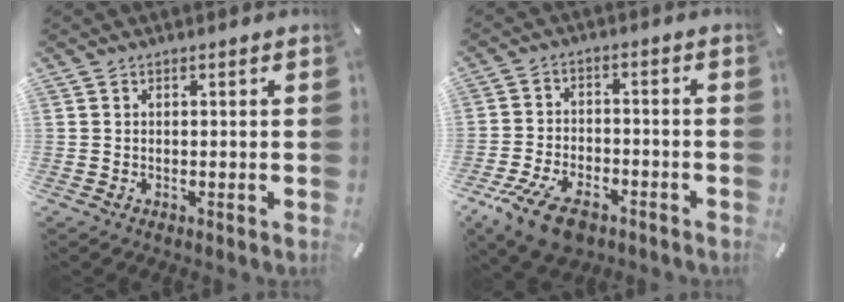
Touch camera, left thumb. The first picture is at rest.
{"total": 10.2, "force": [-6.2, 5.2, 6.2], "torque": [-0.130, 0.026, -0.115]}